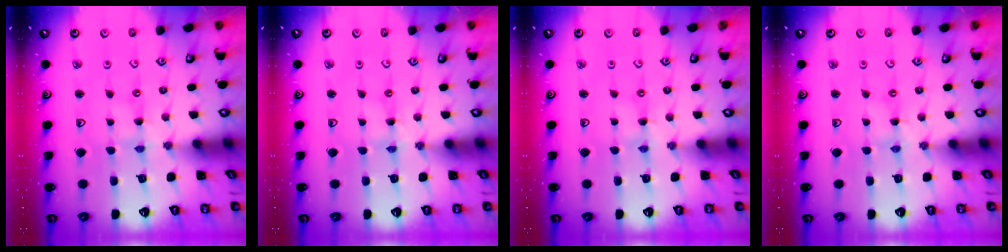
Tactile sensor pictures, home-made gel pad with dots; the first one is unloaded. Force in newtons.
{"total": 0.0}
{"total": 0.5, "press": 0.5, "slide": 0.1}
{"total": 0.8, "press": 0.8, "slide": 0.1}